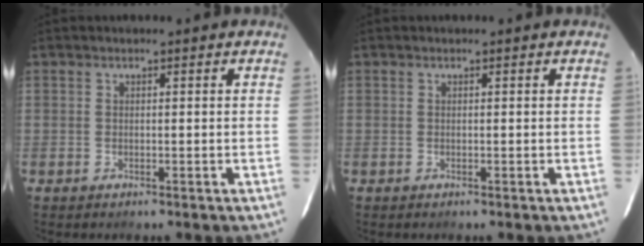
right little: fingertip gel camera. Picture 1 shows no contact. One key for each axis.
{"total": 0.0}